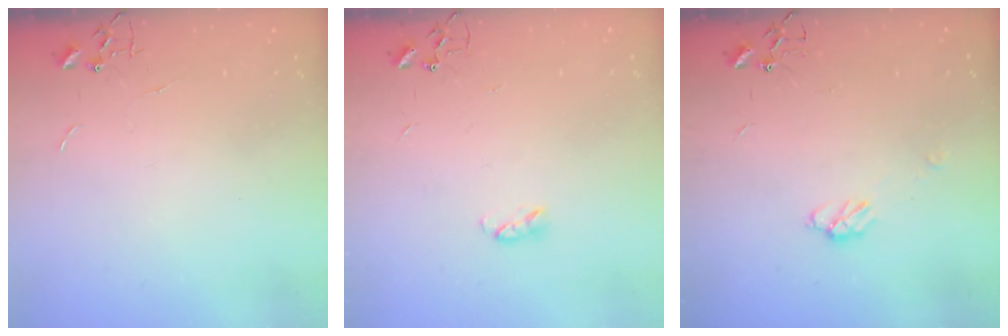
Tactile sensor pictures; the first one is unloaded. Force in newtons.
{"total": 3.6, "press": 3.5, "slide": 0.5}
{"total": 5.0, "press": 4.9, "slide": 0.5}